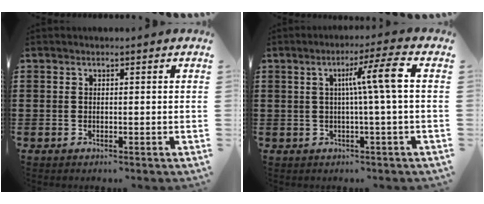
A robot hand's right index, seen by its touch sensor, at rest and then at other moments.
{"total": 7.0, "force": [0.8, -0.7, 6.9], "torque": [-0.124, -0.003, 0.001]}